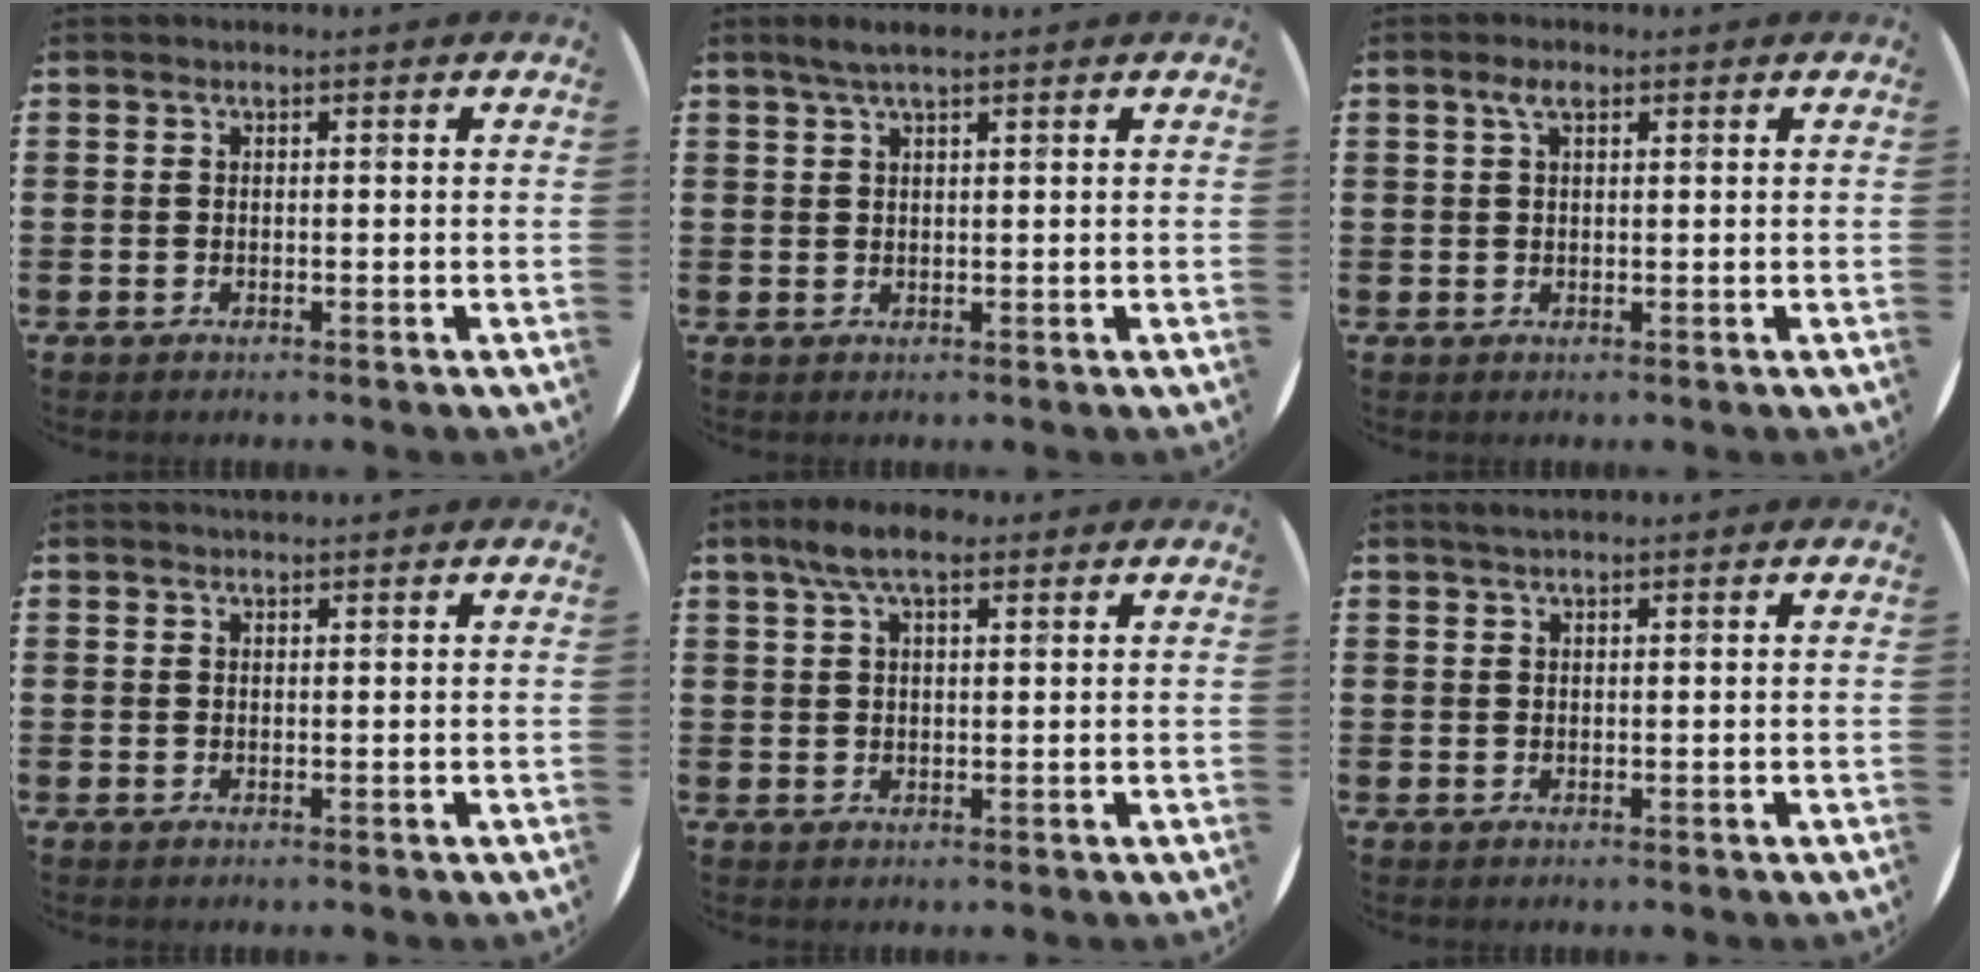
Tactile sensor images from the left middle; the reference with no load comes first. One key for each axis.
{"total": 2.3, "fx": 1.7, "fy": 0.2, "fz": 1.5, "tx": -0.031, "ty": 0.005, "tz": 0.030}
{"total": 2.2, "fx": 1.2, "fy": 0.9, "fz": 1.6, "tx": -0.036, "ty": 0.007, "tz": 0.020}
{"total": 0.7, "fx": 0.7, "fy": 0.0, "fz": 0.0, "tx": -0.001, "ty": 0.000, "tz": 0.014}
{"total": 5.4, "fx": 3.5, "fy": 2.0, "fz": 3.6, "tx": -0.071, "ty": 0.006, "tz": 0.062}
{"total": 1.0, "fx": 0.9, "fy": 0.0, "fz": 0.5, "tx": -0.009, "ty": 0.002, "tz": 0.016}